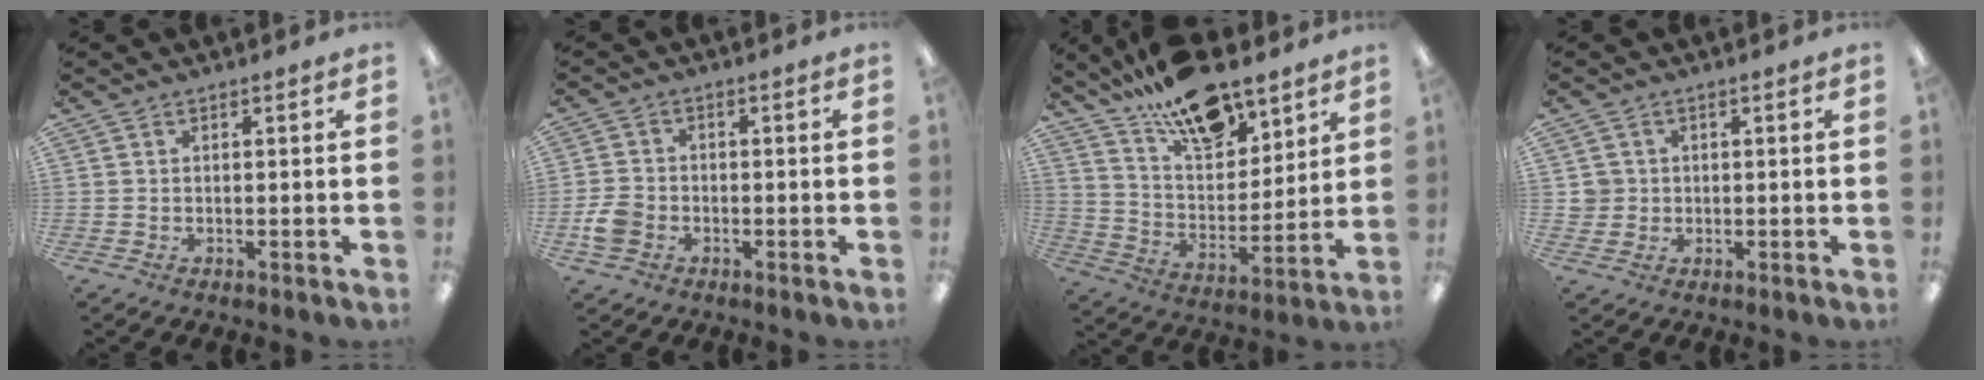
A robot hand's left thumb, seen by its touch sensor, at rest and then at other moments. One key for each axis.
{"total": 5.2, "fx": -2.1, "fy": 3.9, "fz": 2.6, "tx": -0.051, "ty": 0.011, "tz": -0.038}
{"total": 18.1, "fx": 13.6, "fy": 8.0, "fz": 8.8, "tx": -0.148, "ty": -0.081, "tz": 0.241}
{"total": 3.1, "fx": 0.5, "fy": 3.0, "fz": 0.2, "tx": -0.004, "ty": 0.003, "tz": 0.006}